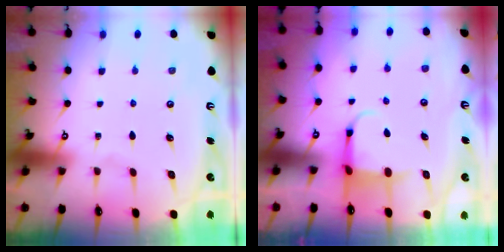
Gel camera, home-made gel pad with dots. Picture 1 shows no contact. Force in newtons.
{"total": 3.9, "press": 3.8, "slide": 1.0}